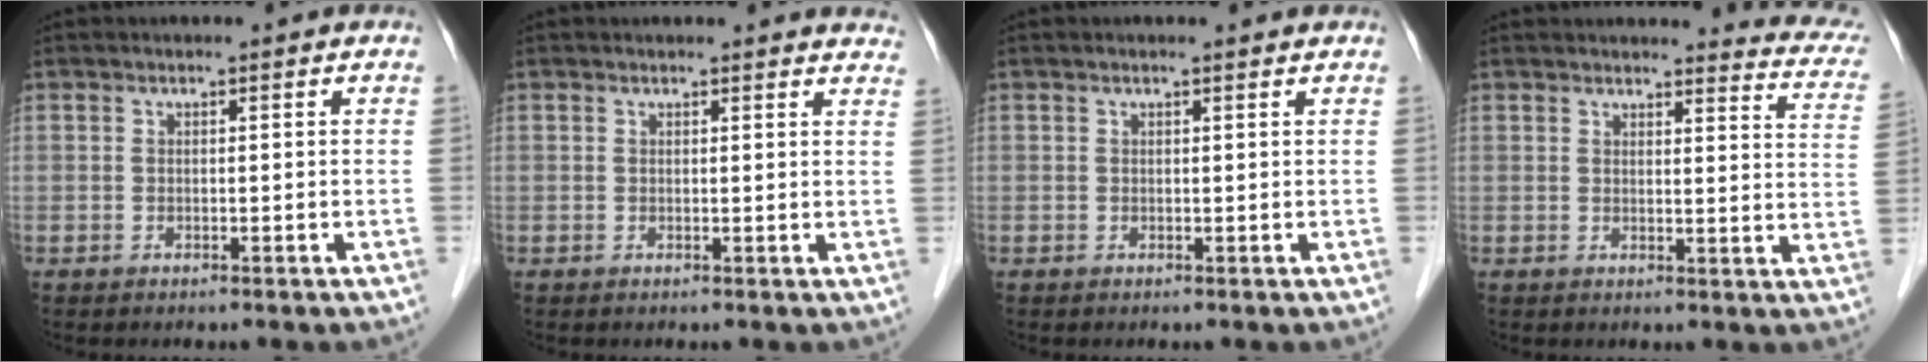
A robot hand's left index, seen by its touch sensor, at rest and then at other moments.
{"total": 6.1, "force": [5.9, 1.1, 0.9], "torque": [0.013, -0.013, 0.033]}
{"total": 1.1, "force": [0.9, 0.0, 0.5], "torque": [-0.013, 0.006, 0.009]}
{"total": 9.3, "force": [9.0, 1.1, 2.1], "torque": [0.001, -0.062, 0.066]}